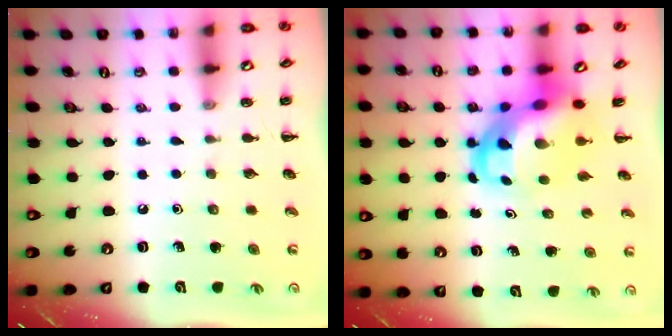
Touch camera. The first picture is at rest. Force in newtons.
{"total": 7.9, "press": 7.5, "slide": 2.3}